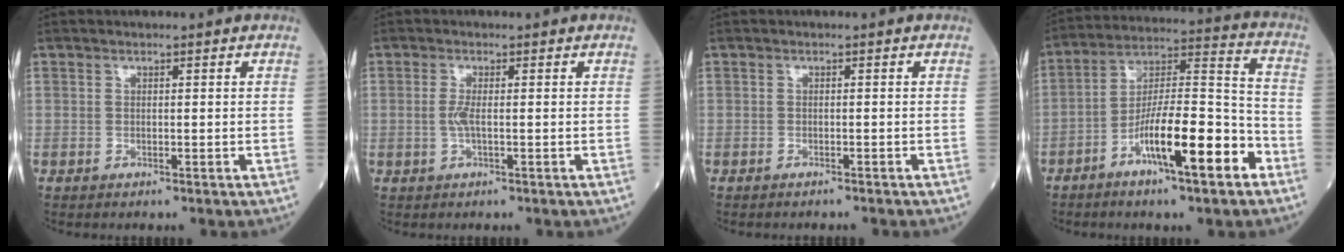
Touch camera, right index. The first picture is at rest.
{"total": 1.6, "force": [-0.2, 0.2, 1.6], "torque": [-0.038, -0.002, -0.005]}
{"total": 1.7, "force": [-1.6, 0.0, 0.5], "torque": [-0.010, -0.001, -0.021]}
{"total": 14.4, "force": [-7.0, 2.1, 12.4], "torque": [-0.214, 0.007, -0.121]}